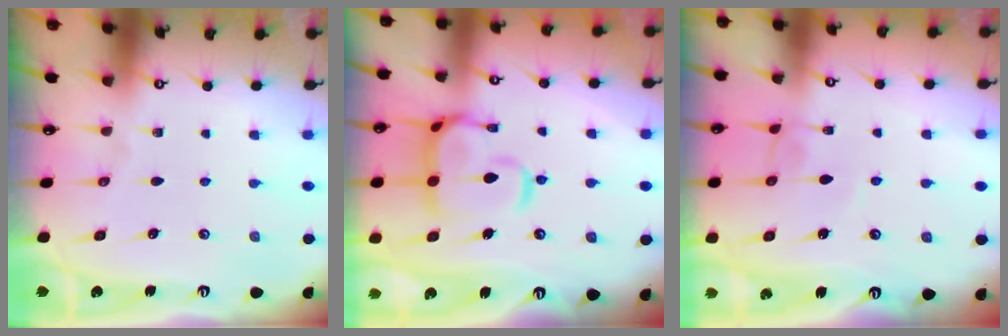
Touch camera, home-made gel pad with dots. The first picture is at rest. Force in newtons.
{"total": 12.2, "press": 12.1, "slide": 1.6}
{"total": 2.8, "press": 2.8, "slide": 0.1}